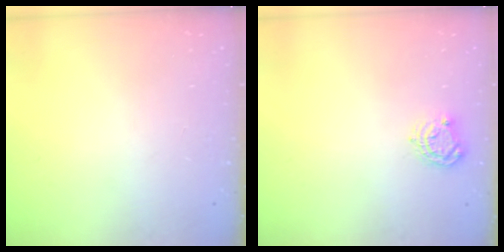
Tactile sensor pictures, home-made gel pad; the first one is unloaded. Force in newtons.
{"total": 5.8, "press": 5.8, "slide": 0.4}